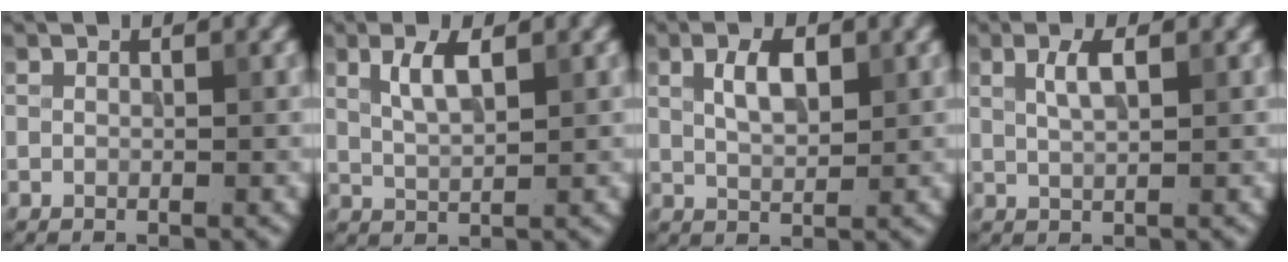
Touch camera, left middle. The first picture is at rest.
{"total": 2.9, "force": [1.3, 1.0, 2.5], "torque": [-0.050, 0.002, 0.025]}
{"total": 3.1, "force": [1.1, 1.5, 2.5], "torque": [-0.052, 0.003, 0.024]}
{"total": 2.2, "force": [0.9, 0.7, 1.9], "torque": [-0.035, 0.002, 0.017]}